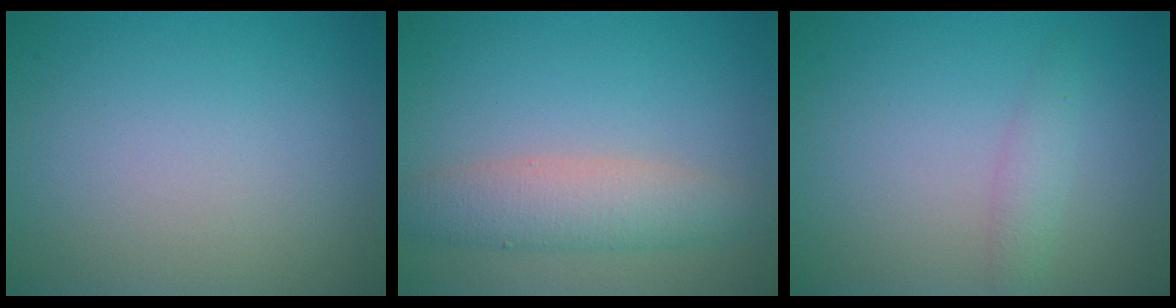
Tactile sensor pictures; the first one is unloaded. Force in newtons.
{"total": 4.1, "press": 4.1, "slide": 0.2}
{"total": 1.6, "press": 1.6, "slide": 0.0}